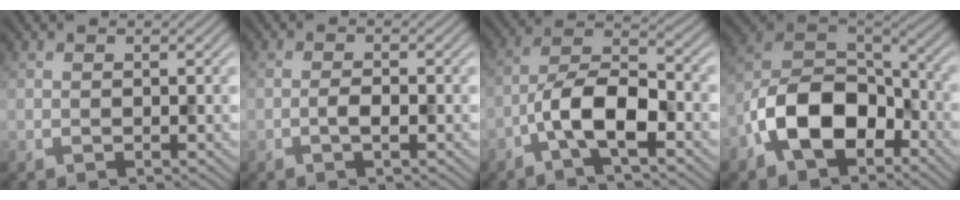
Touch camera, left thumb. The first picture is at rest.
{"total": 1.6, "force": [-0.7, 0.4, 1.4], "torque": [-0.027, 0.004, -0.016]}
{"total": 7.9, "force": [-3.6, 2.7, 6.4], "torque": [-0.117, 0.016, -0.080]}
{"total": 12.4, "force": [-5.6, 7.5, 8.2], "torque": [-0.171, -0.006, -0.126]}